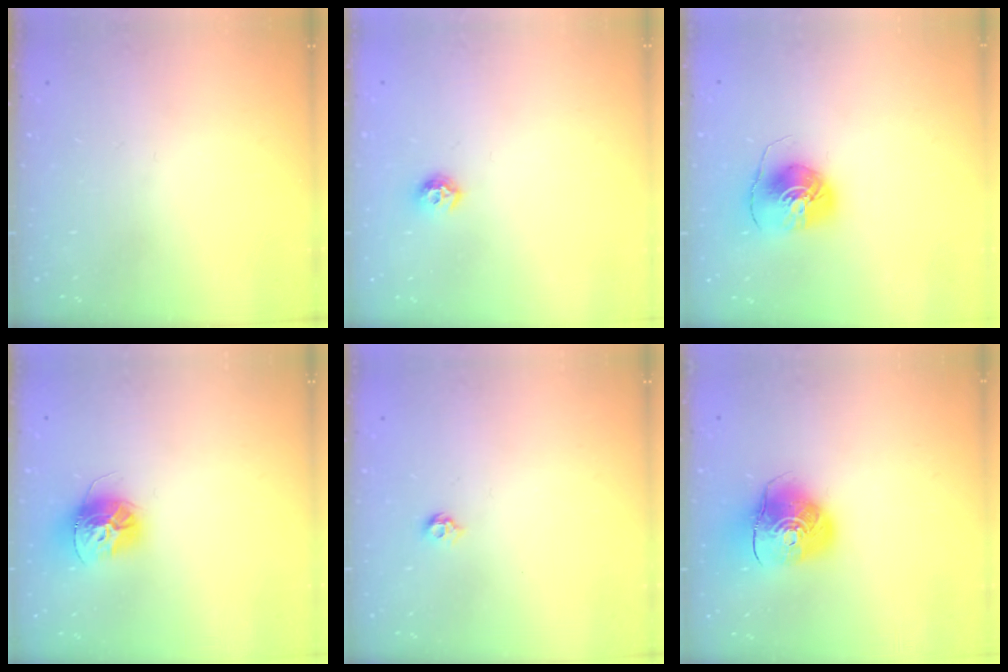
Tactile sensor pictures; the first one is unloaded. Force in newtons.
{"total": 7.2, "press": 7.1, "slide": 1.0}
{"total": 7.7, "press": 7.7, "slide": 0.7}
{"total": 12.7, "press": 12.7, "slide": 1.0}
{"total": 4.4, "press": 4.3, "slide": 0.9}
{"total": 10.8, "press": 10.6, "slide": 1.7}